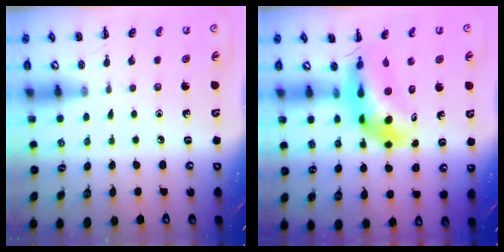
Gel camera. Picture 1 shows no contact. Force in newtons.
{"total": 7.4, "press": 7.1, "slide": 2.1}